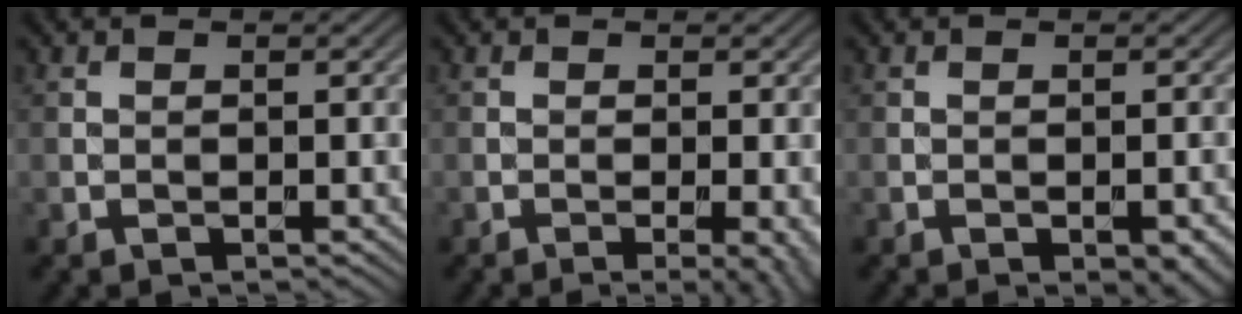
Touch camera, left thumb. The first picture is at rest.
{"total": 3.5, "force": [-1.0, 0.6, 3.3], "torque": [-0.045, -0.003, -0.014]}
{"total": 3.2, "force": [-1.7, 1.2, 2.4], "torque": [-0.029, -0.001, -0.016]}